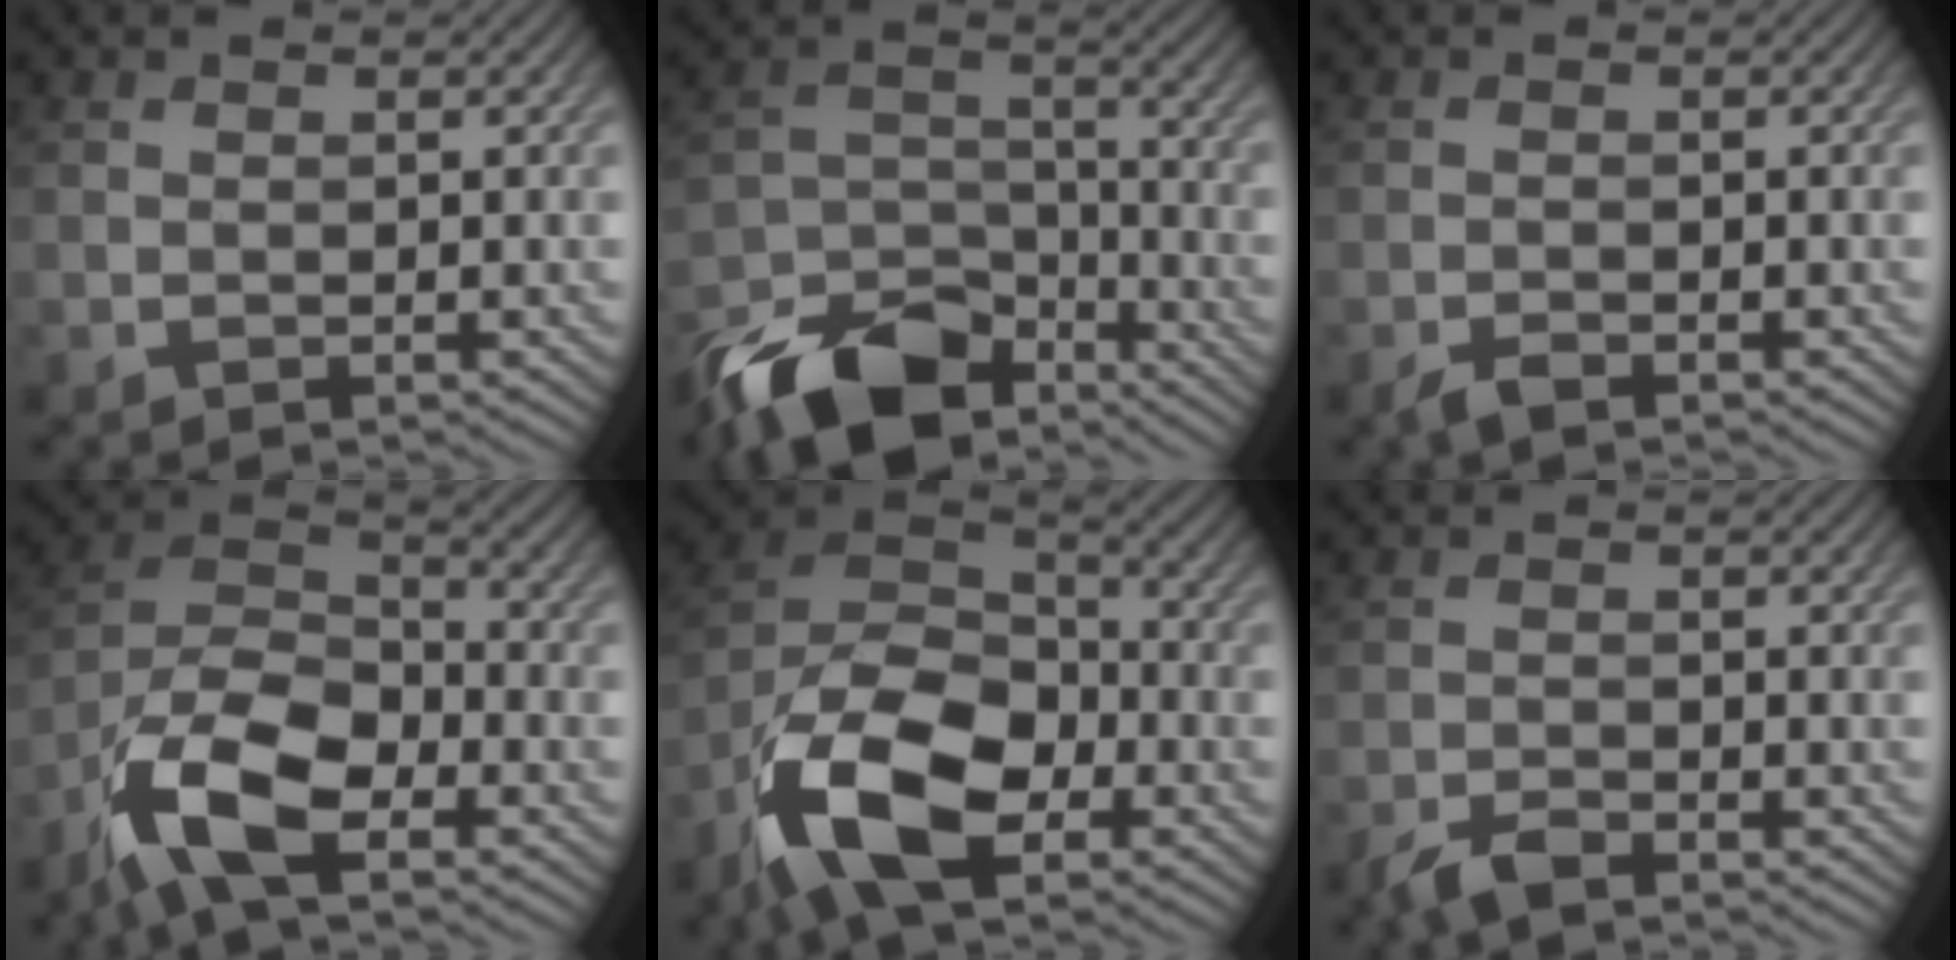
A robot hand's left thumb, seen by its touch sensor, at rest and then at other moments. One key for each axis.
{"total": 14.2, "fx": -11.1, "fy": 6.0, "fz": 6.5, "tx": -0.147, "ty": -0.009, "tz": -0.206}
{"total": 1.4, "fx": -1.1, "fy": 0.3, "fz": 0.7, "tx": -0.016, "ty": 0.001, "tz": -0.025}
{"total": 12.6, "fx": -7.6, "fy": 5.5, "fz": 8.4, "tx": -0.170, "ty": -0.002, "tz": -0.164}
{"total": 14.8, "fx": -7.9, "fy": 7.8, "fz": 9.9, "tx": -0.214, "ty": -0.022, "tz": -0.166}
{"total": 2.6, "fx": -2.1, "fy": 0.7, "fz": 1.3, "tx": -0.029, "ty": -0.001, "tz": -0.048}